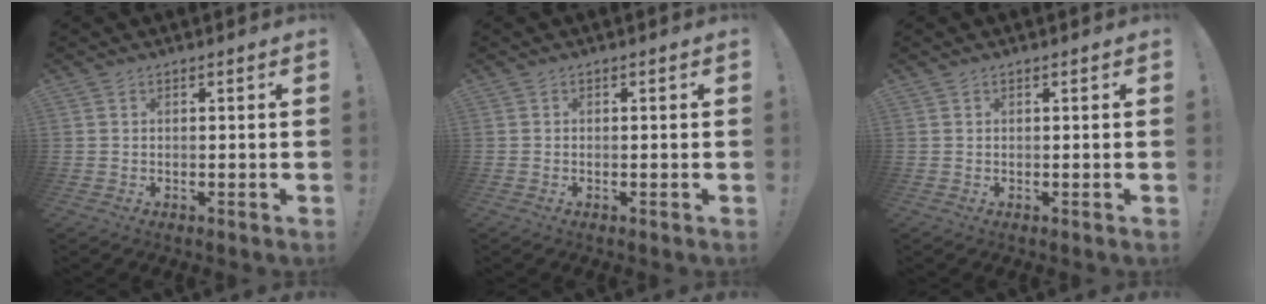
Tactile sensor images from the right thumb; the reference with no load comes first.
{"total": 0.0}
{"total": 0.0}